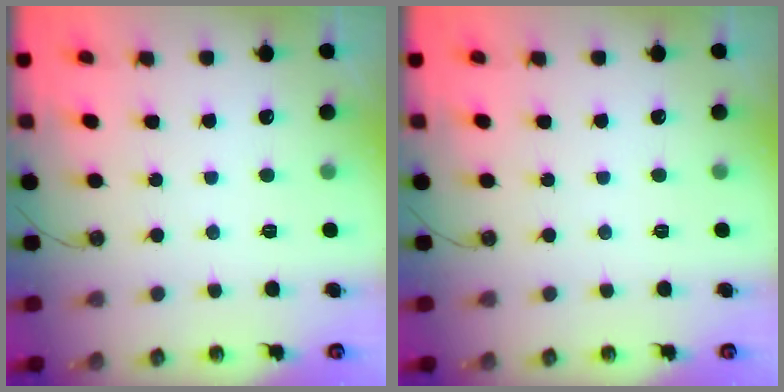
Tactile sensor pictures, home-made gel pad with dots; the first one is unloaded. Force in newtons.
{"total": 0.0}